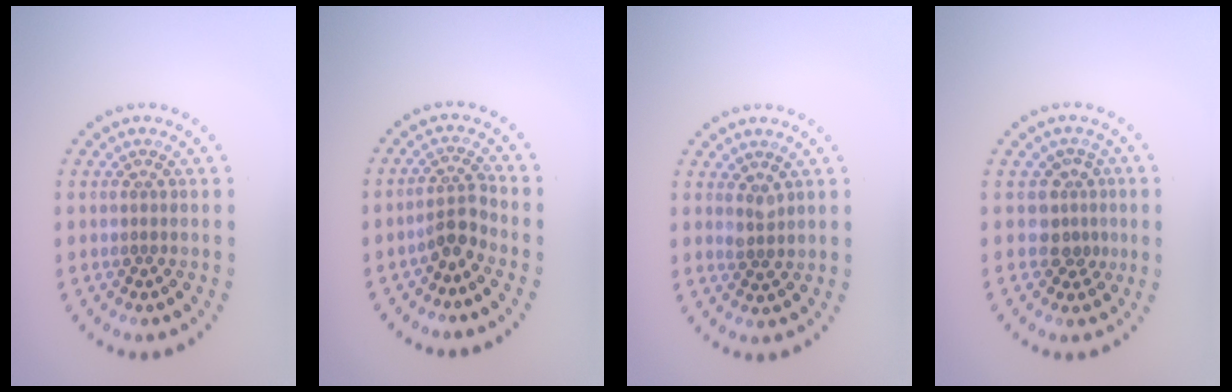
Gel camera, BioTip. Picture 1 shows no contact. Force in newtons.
{"total": 2.2, "press": 1.8, "slide": 1.4}
{"total": 1.3, "press": 1.2, "slide": 0.6}
{"total": 2.6, "press": 1.9, "slide": 1.7}